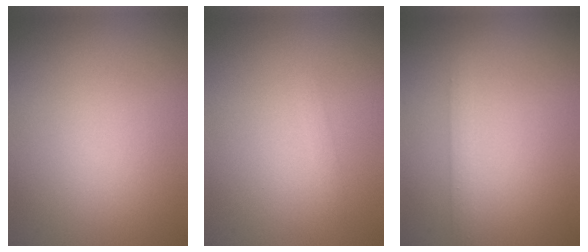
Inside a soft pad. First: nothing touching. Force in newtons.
{"total": 0.6, "press": 0.6, "slide": 0.1}
{"total": 1.4, "press": 1.4, "slide": 0.0}